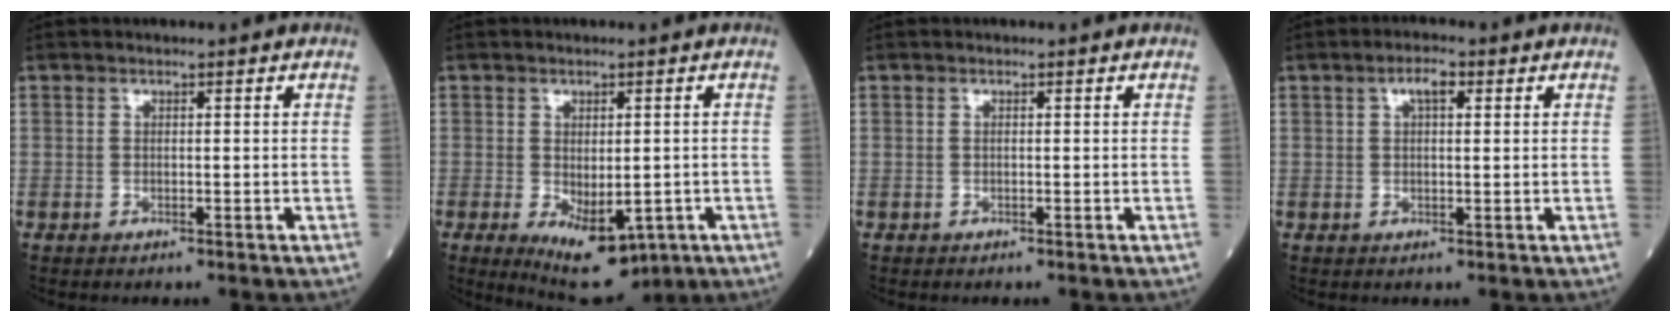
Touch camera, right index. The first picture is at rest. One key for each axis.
{"total": 10.0, "fx": -4.1, "fy": 4.7, "fz": 7.9, "tx": -0.125, "ty": -0.021, "tz": -0.049}
{"total": 0.0}
{"total": 2.9, "fx": 1.2, "fy": 1.0, "fz": 2.5, "tx": -0.049, "ty": 0.008, "tz": 0.019}